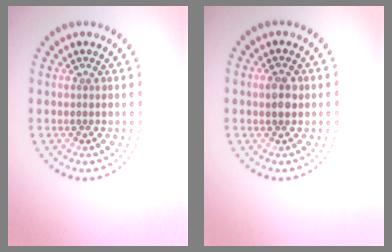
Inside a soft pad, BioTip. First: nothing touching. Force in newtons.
{"total": 1.8, "press": 1.7, "slide": 0.4}